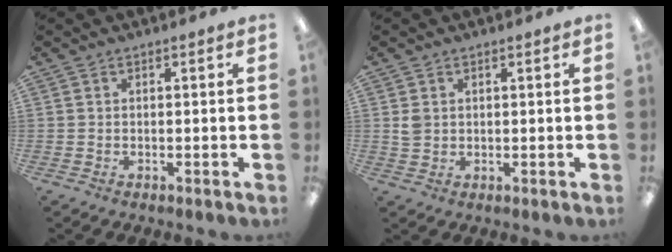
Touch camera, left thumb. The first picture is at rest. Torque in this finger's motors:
{"motor_torque": [0.26, 0.44, 0.06, 0.10, 0.00]}